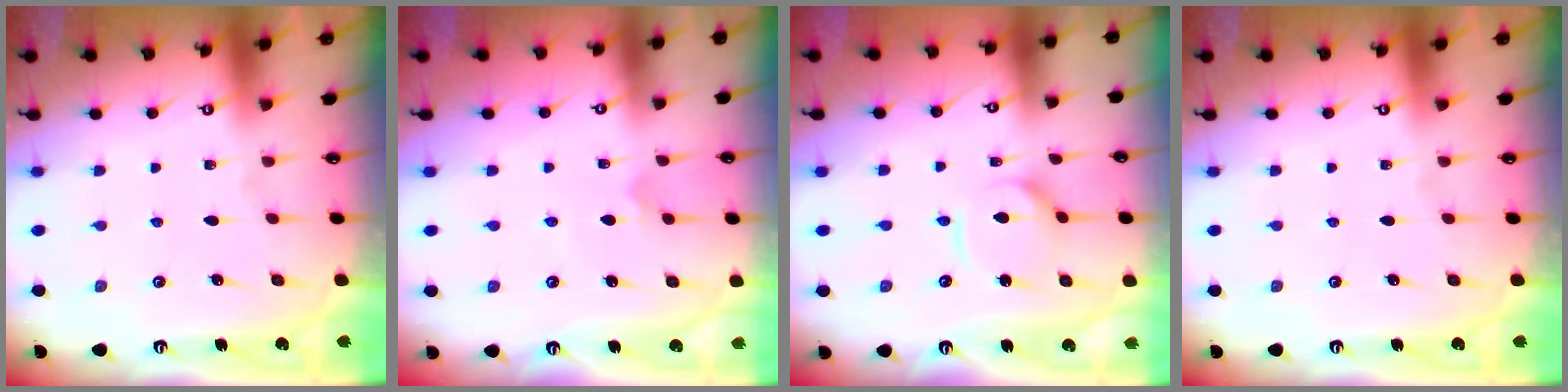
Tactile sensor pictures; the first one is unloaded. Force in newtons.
{"total": 3.8, "press": 3.8, "slide": 0.3}
{"total": 8.1, "press": 8.1, "slide": 0.6}
{"total": 0.0}